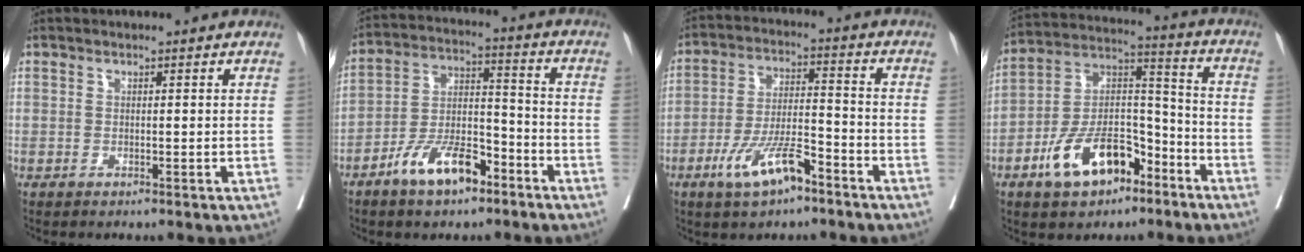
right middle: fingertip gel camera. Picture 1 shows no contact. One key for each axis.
{"total": 10.2, "fx": -6.6, "fy": 3.8, "fz": 6.8, "tx": -0.132, "ty": 0.009, "tz": -0.122}
{"total": 9.5, "fx": -6.1, "fy": 3.5, "fz": 6.4, "tx": -0.122, "ty": 0.008, "tz": -0.111}
{"total": 13.7, "fx": -7.7, "fy": 6.6, "fz": 9.1, "tx": -0.172, "ty": 0.020, "tz": -0.133}